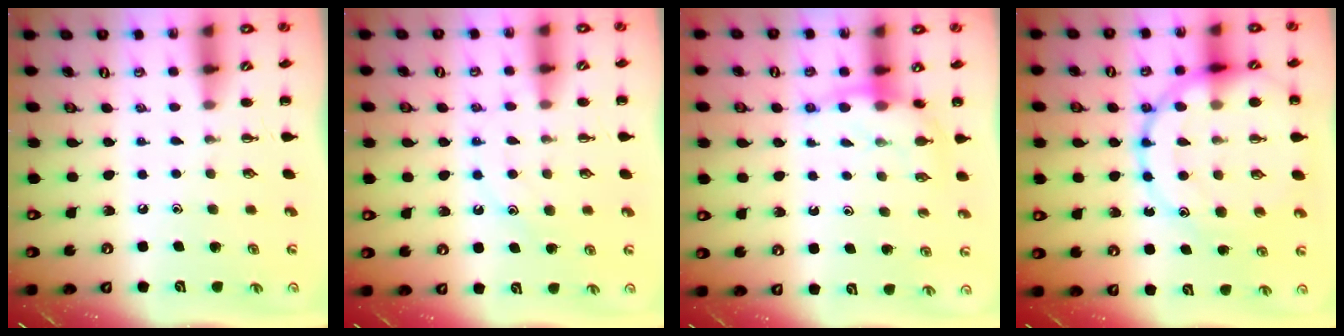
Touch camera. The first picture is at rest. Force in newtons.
{"total": 12.3, "press": 12.2, "slide": 1.0}
{"total": 8.0, "press": 7.8, "slide": 1.7}
{"total": 22.9, "press": 22.7, "slide": 3.3}